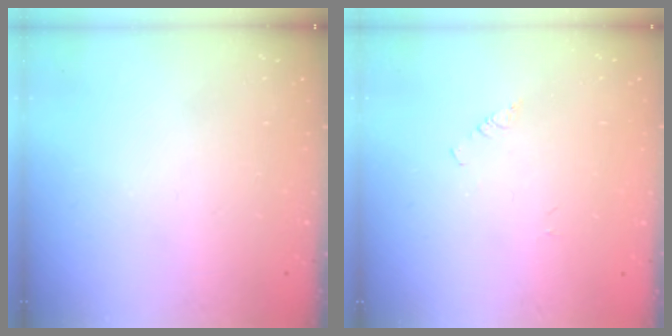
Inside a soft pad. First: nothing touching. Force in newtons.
{"total": 1.0, "press": 0.9, "slide": 0.2}